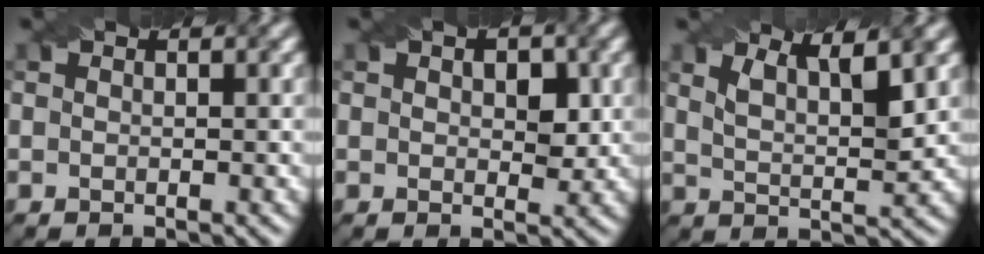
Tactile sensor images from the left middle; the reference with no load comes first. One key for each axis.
{"total": 3.0, "fx": 0.9, "fy": 1.8, "fz": 2.2, "tx": -0.025, "ty": -0.002, "tz": 0.017}
{"total": 4.5, "fx": 2.9, "fy": 1.4, "fz": 3.2, "tx": -0.045, "ty": 0.010, "tz": 0.038}